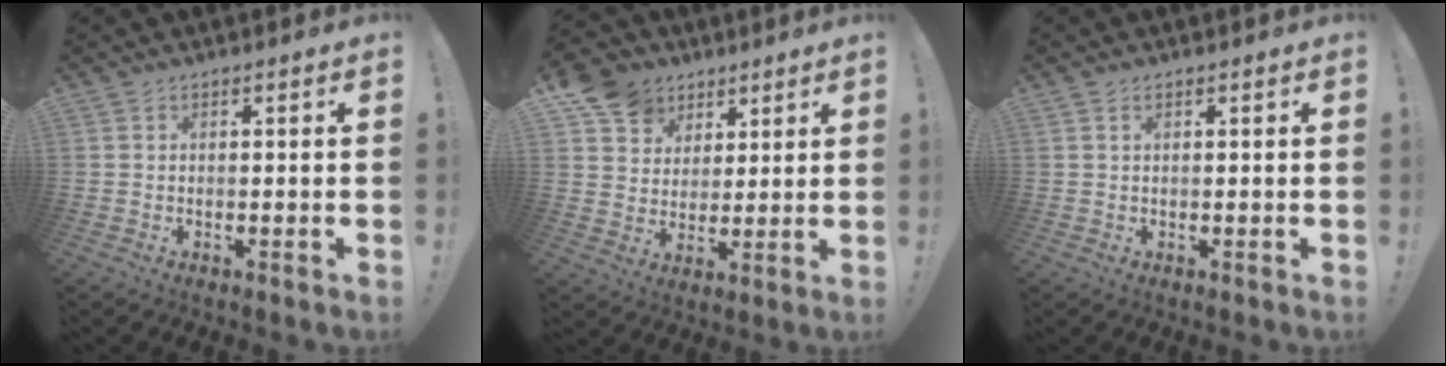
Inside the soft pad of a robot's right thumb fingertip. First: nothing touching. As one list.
[{"total": 11.4, "force": [6.4, 8.8, 3.0], "torque": [-0.040, -0.044, 0.127]}, {"total": 0.9, "force": [0.4, 0.4, 0.7], "torque": [-0.010, 0.000, 0.007]}]